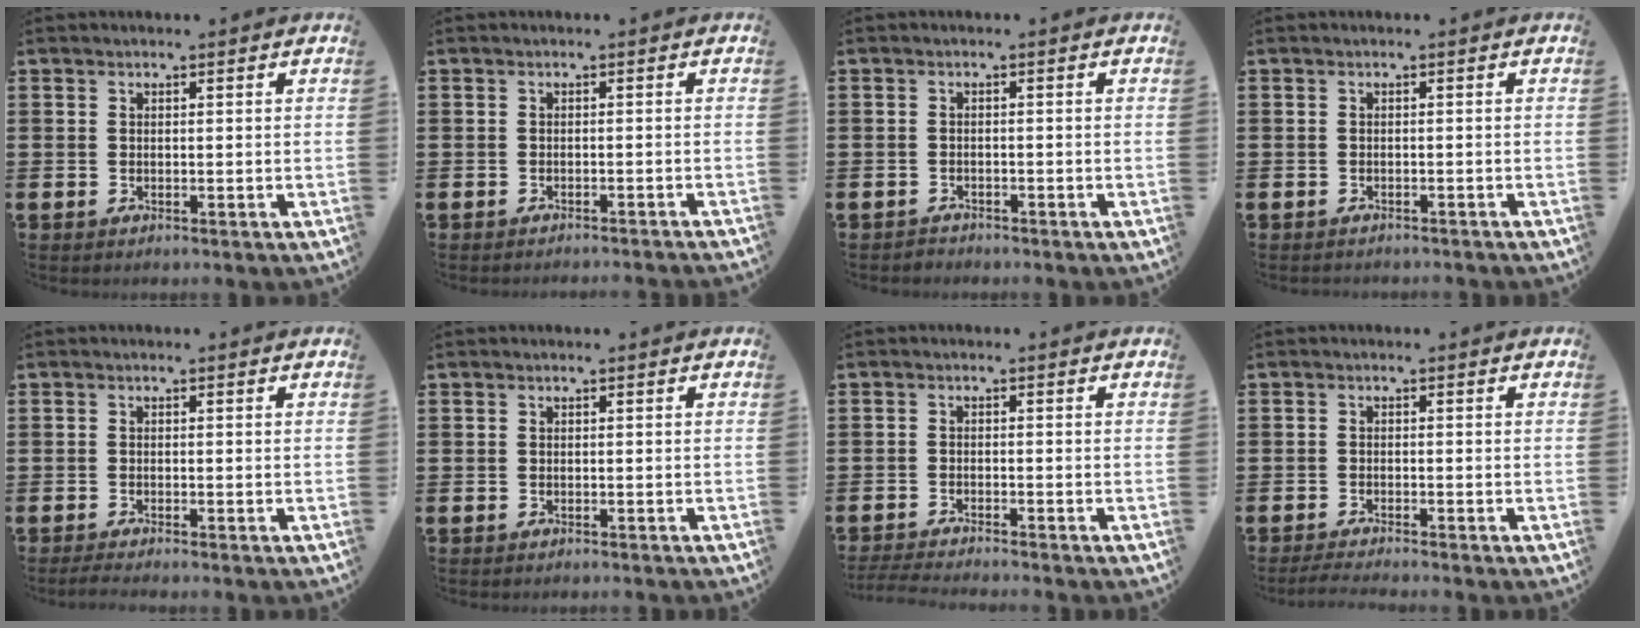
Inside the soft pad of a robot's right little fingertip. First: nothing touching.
{"total": 0.9, "force": [-0.8, -0.2, 0.0], "torque": [0.001, 0.001, -0.018]}
{"total": 0.9, "force": [-0.9, 0.2, -0.2], "torque": [0.001, 0.003, -0.020]}
{"total": 0.6, "force": [-0.6, 0.0, -0.1], "torque": [0.001, -0.002, -0.013]}
{"total": 1.0, "force": [-0.7, 0.1, 0.7], "torque": [-0.011, -0.002, -0.014]}
{"total": 0.0}
{"total": 2.0, "force": [-1.9, -0.2, 0.5], "torque": [-0.005, 0.002, -0.038]}
{"total": 1.4, "force": [-1.2, 0.0, 0.8], "torque": [-0.012, 0.000, -0.023]}